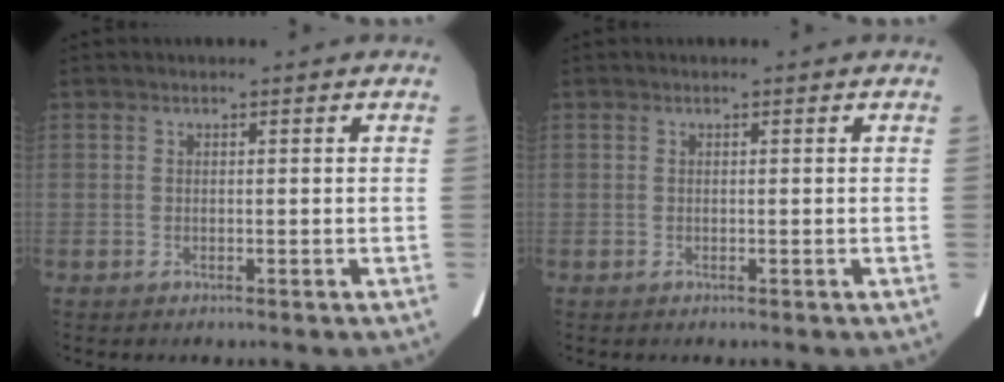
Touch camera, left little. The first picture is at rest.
{"total": 0.0}